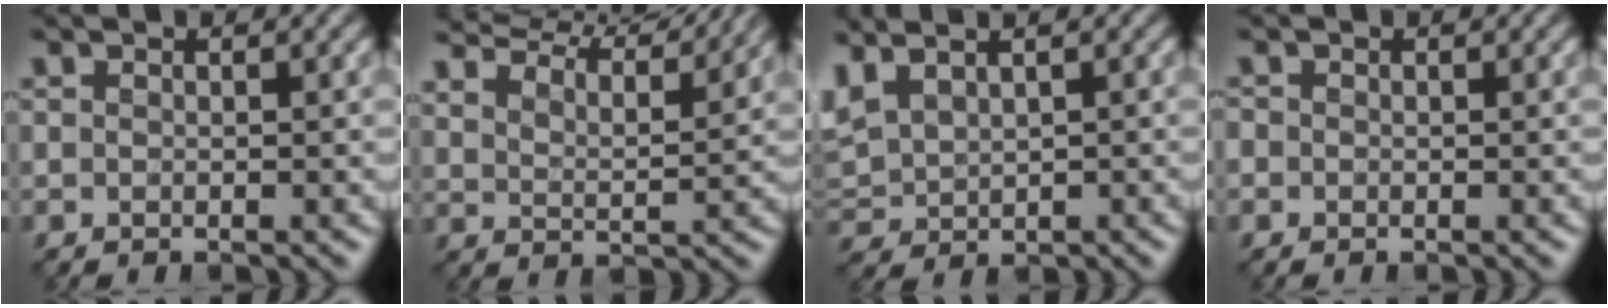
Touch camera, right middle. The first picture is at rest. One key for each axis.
{"total": 9.8, "fx": 9.0, "fy": 1.9, "fz": 3.3, "tx": -0.059, "ty": 0.004, "tz": 0.121}
{"total": 3.4, "fx": 2.1, "fy": 2.0, "fz": 1.7, "tx": -0.058, "ty": 0.009, "tz": 0.048}
{"total": 0.8, "fx": -0.1, "fy": 0.8, "fz": 0.2, "tx": -0.001, "ty": -0.001, "tz": -0.001}